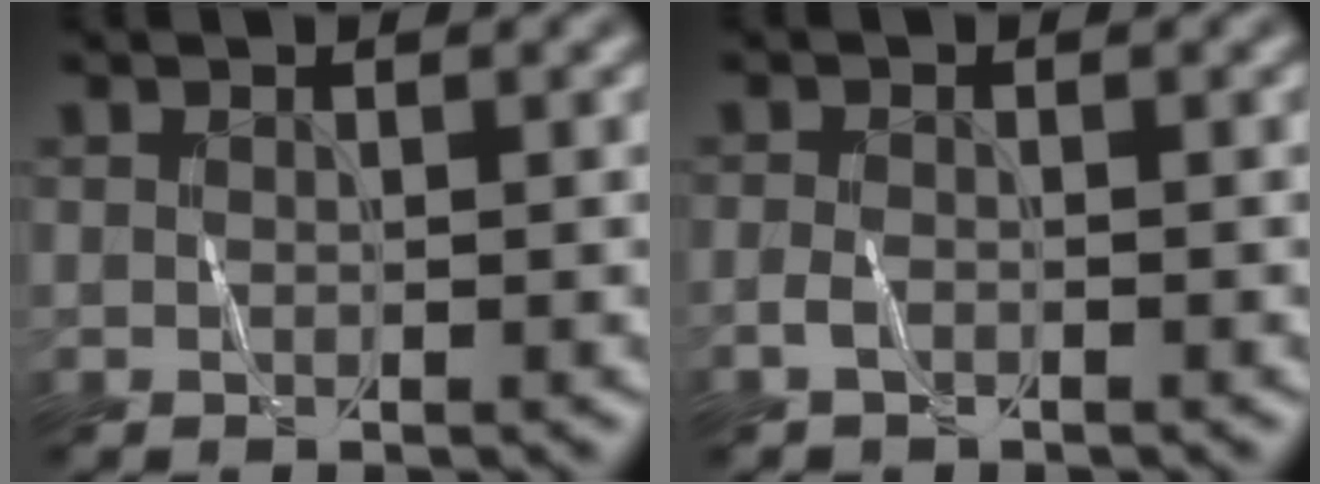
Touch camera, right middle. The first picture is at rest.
{"total": 1.2, "force": [-0.8, 0.6, 0.7], "torque": [-0.018, 0.001, -0.018]}